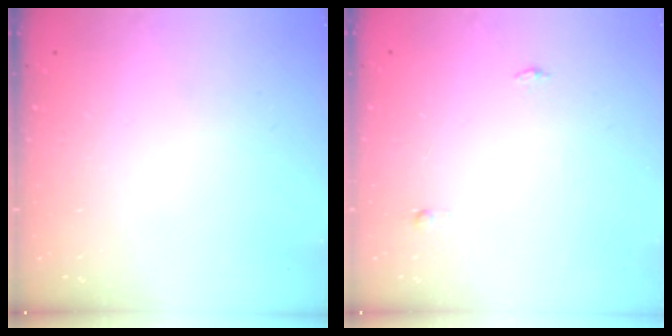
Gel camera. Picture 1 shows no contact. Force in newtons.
{"total": 7.6, "press": 3.3, "slide": 6.8}